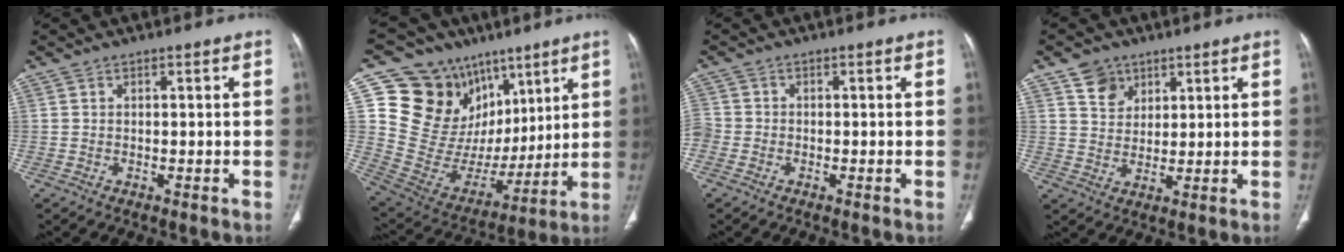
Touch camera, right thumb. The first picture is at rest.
{"total": 23.1, "force": [10.5, 18.0, 10.1], "torque": [-0.119, -0.006, 0.208]}
{"total": 3.2, "force": [-0.9, 2.7, 1.4], "torque": [-0.038, 0.006, -0.022]}
{"total": 5.8, "force": [3.5, 4.3, 1.7], "torque": [-0.006, -0.022, 0.066]}